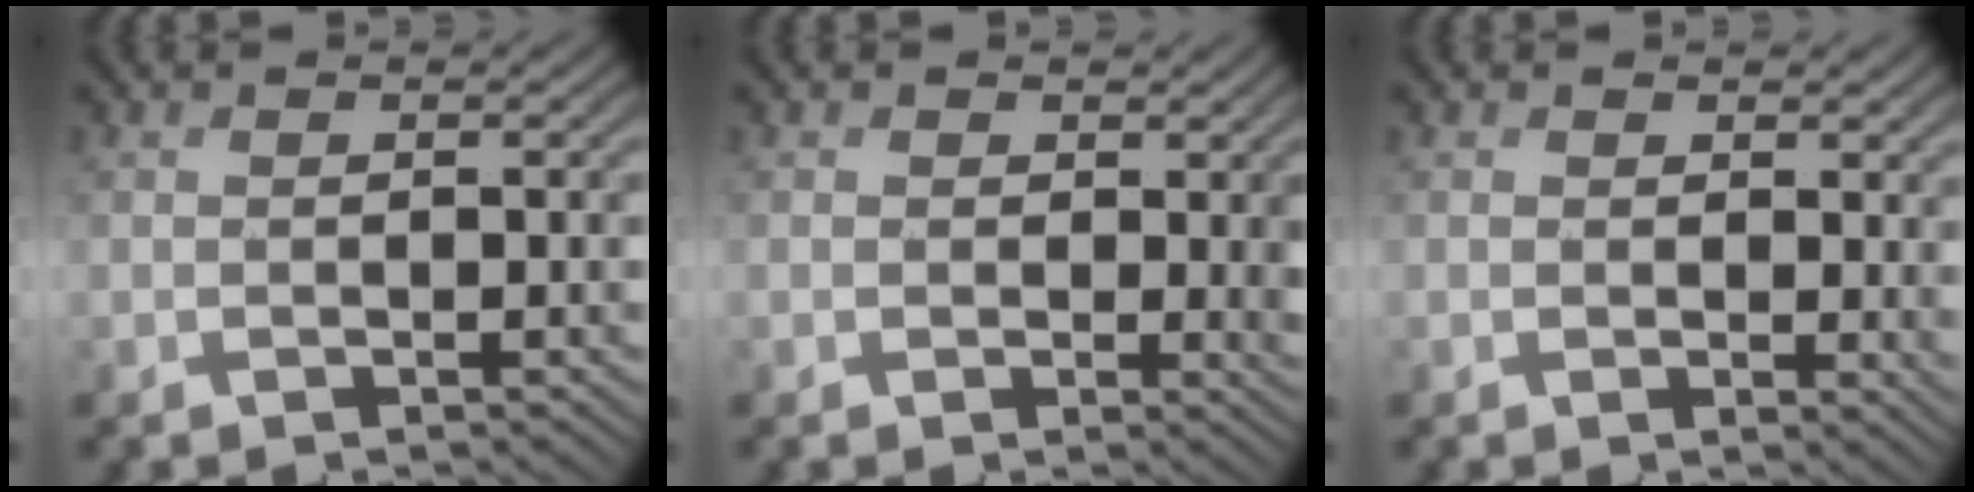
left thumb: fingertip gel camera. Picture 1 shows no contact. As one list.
[{"total": 2.4, "force": [0.8, 1.8, 1.3], "torque": [-0.025, -0.007, 0.010]}, {"total": 2.3, "force": [1.2, 1.1, 1.7], "torque": [-0.023, -0.006, 0.020]}]